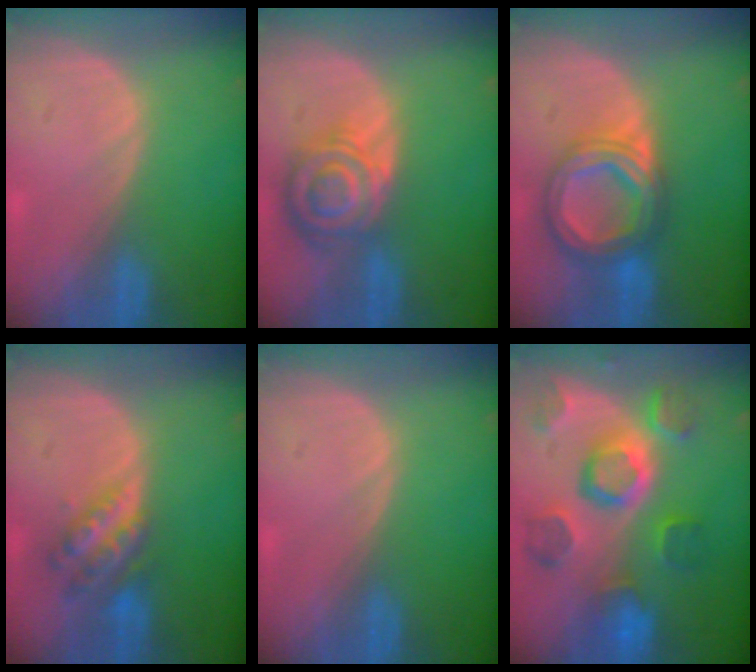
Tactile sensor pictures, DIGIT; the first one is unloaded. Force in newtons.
{"total": 8.2, "press": 7.1, "slide": 4.1}
{"total": 8.6, "press": 8.6, "slide": 0.6}
{"total": 6.2, "press": 5.4, "slide": 3.0}
{"total": 0.0}
{"total": 11.4, "press": 10.1, "slide": 5.3}